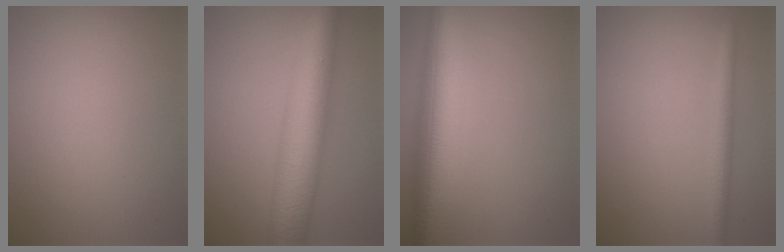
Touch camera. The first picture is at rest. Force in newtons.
{"total": 9.6, "press": 9.6, "slide": 0.2}
{"total": 10.2, "press": 10.2, "slide": 0.6}
{"total": 2.2, "press": 2.2, "slide": 0.2}